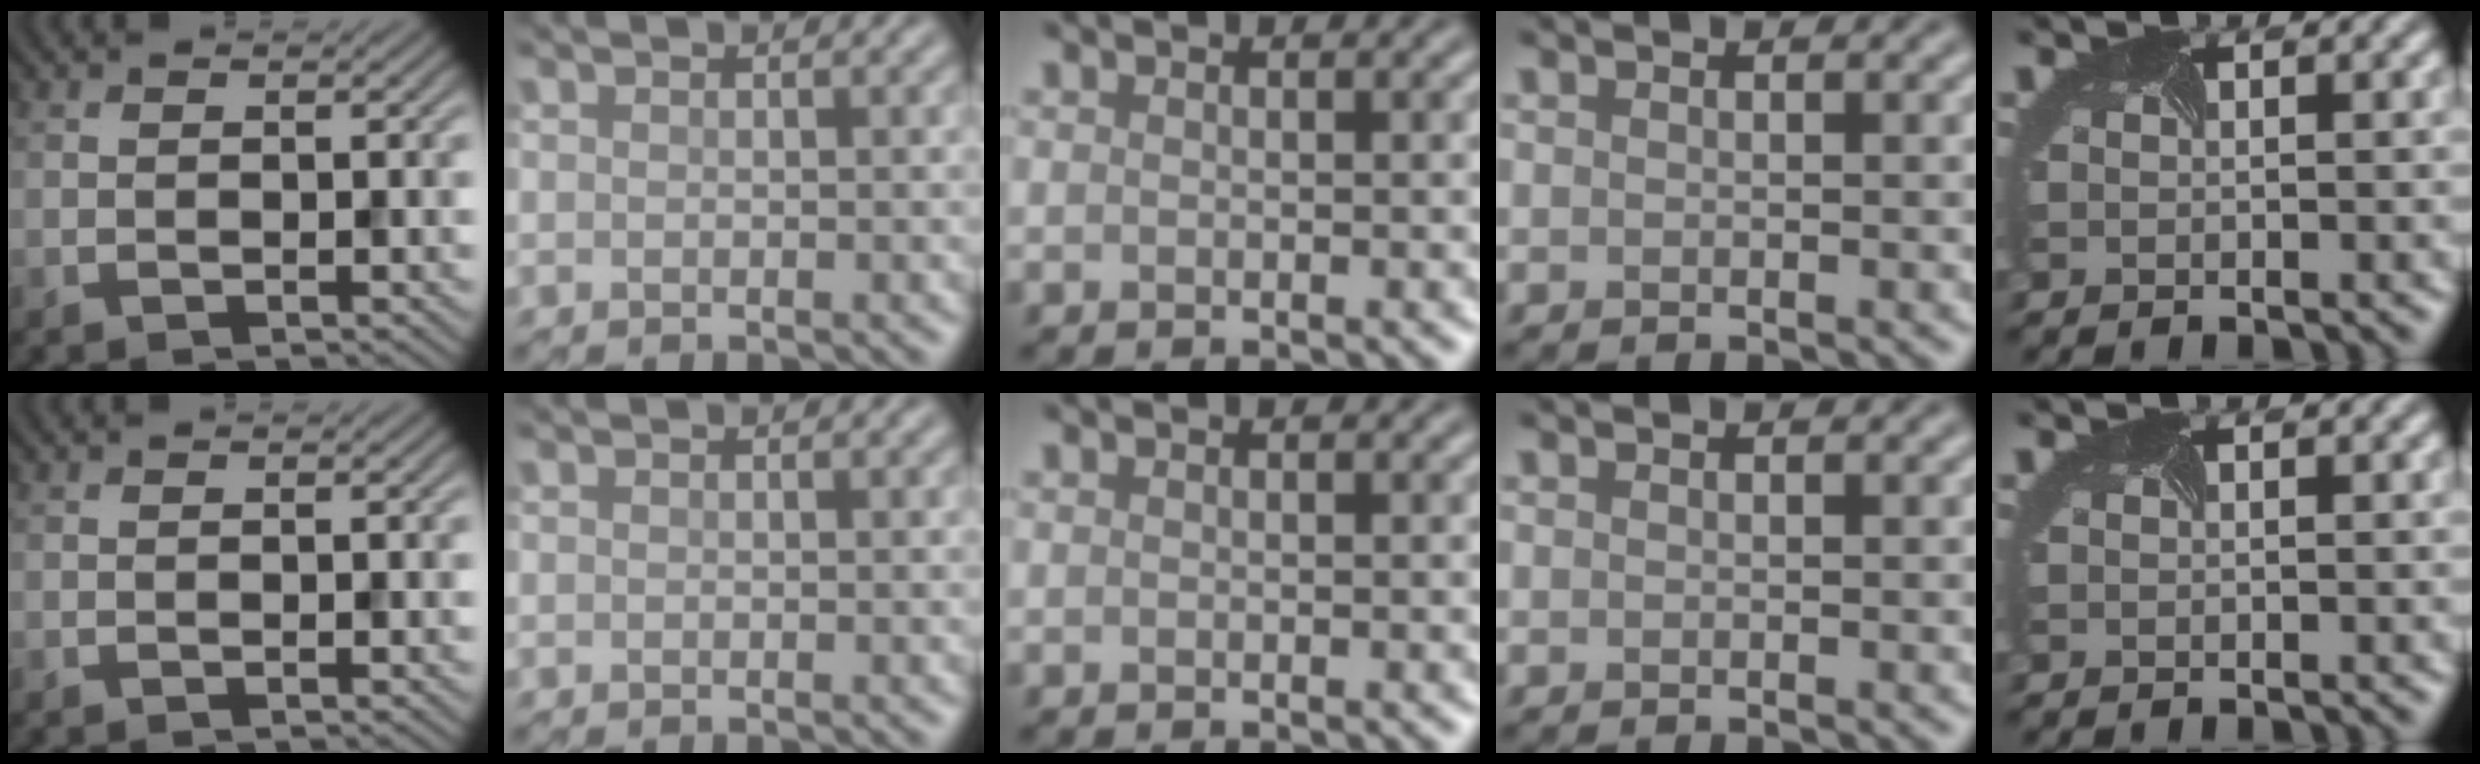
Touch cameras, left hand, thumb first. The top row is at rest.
{}